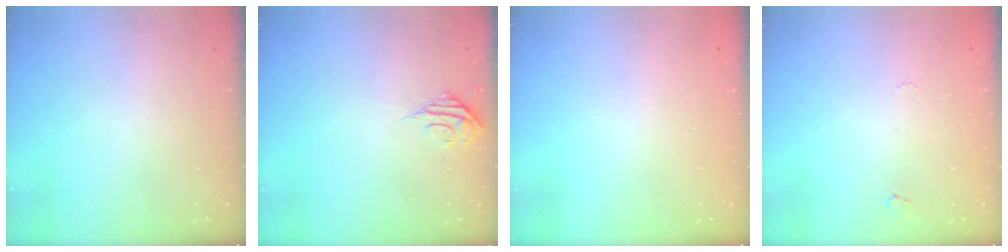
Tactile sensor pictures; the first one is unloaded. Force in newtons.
{"total": 5.6, "press": 5.6, "slide": 0.4}
{"total": 0.0}
{"total": 4.9, "press": 4.9, "slide": 0.5}